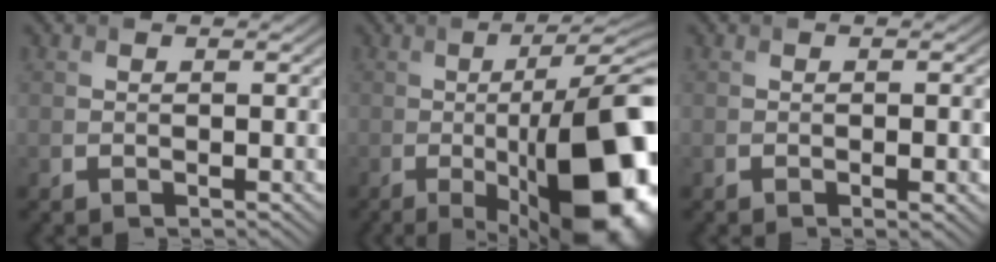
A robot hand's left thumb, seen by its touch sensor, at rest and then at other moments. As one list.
[{"total": 18.7, "force": [-3.9, 6.4, 17.2], "torque": [-0.219, -0.014, -0.052]}, {"total": 1.7, "force": [-0.4, 0.4, 1.6], "torque": [-0.023, 0.002, -0.006]}]